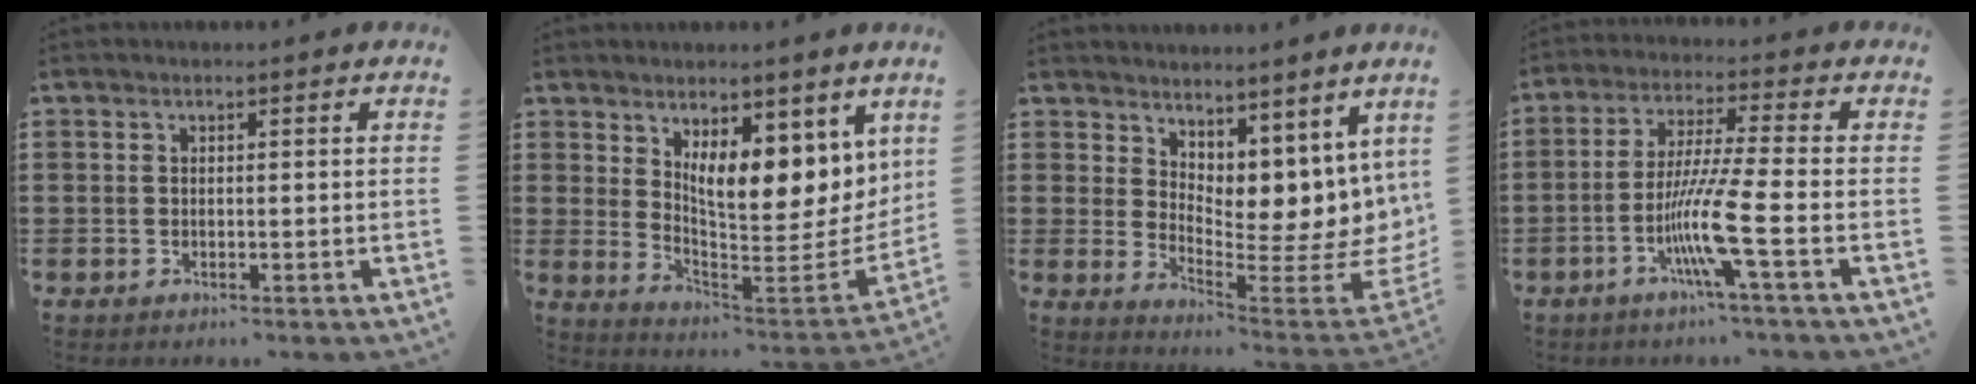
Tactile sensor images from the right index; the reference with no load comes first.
{"total": 9.4, "force": [6.3, 4.0, 5.6], "torque": [-0.088, -0.063, 0.111]}
{"total": 5.6, "force": [4.4, 2.8, 2.0], "torque": [-0.045, -0.066, 0.082]}
{"total": 9.6, "force": [-3.7, -0.1, 8.9], "torque": [-0.182, -0.015, -0.075]}